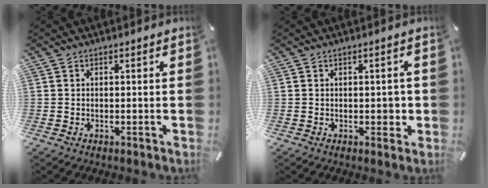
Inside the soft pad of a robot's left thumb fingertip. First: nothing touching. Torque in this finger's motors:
{"motor_torque": [-0.14, -0.06, 0.25, -0.01, 0.03]}